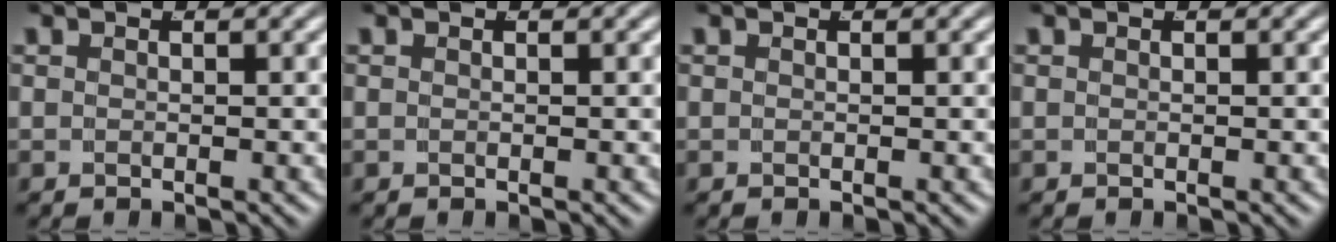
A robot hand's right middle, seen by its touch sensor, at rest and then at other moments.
{"total": 0.0}
{"total": 0.0}
{"total": 0.0}